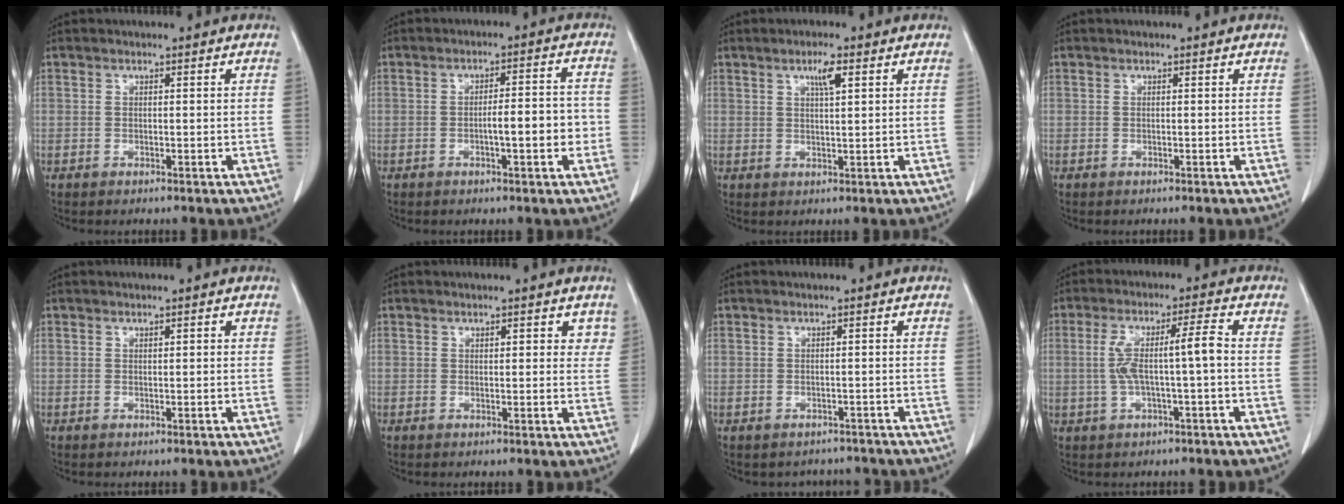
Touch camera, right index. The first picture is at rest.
{"total": 6.2, "force": [-1.4, 1.1, 5.9], "torque": [-0.090, 0.015, -0.017]}
{"total": 3.2, "force": [1.6, 0.4, 2.7], "torque": [-0.049, 0.000, 0.027]}
{"total": 0.0}
{"total": 0.8, "force": [0.4, 0.3, 0.7], "torque": [-0.012, 0.002, 0.006]}
{"total": 3.1, "force": [1.7, 1.5, 2.0], "torque": [-0.013, 0.000, 0.017]}
{"total": 3.2, "force": [-2.6, 1.8, -0.3], "torque": [0.004, 0.013, -0.034]}
{"total": 7.0, "force": [-0.3, 0.4, 7.0], "torque": [-0.141, 0.022, -0.001]}